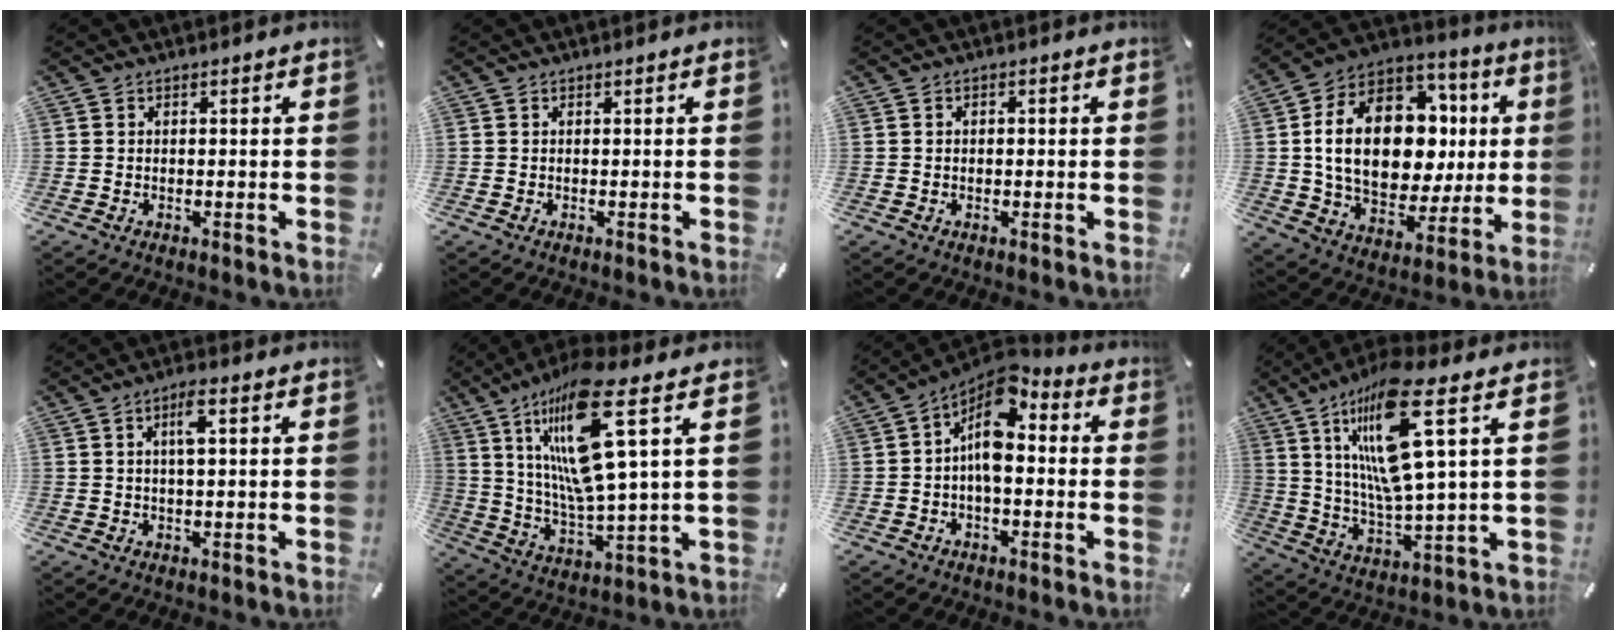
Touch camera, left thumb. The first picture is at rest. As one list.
[{"total": 0.0}, {"total": 1.2, "force": [-0.1, 0.9, 0.8], "torque": [-0.015, 0.005, -0.003]}, {"total": 23.6, "force": [2.9, 16.0, 17.1], "torque": [-0.308, -0.011, 0.060]}, {"total": 4.9, "force": [1.3, 1.3, 4.5], "torque": [-0.083, 0.004, 0.018]}, {"total": 20.0, "force": [9.2, 3.6, 17.5], "torque": [-0.360, -0.043, 0.132]}, {"total": 10.4, "force": [1.0, 5.8, 8.6], "torque": [-0.161, -0.024, 0.016]}, {"total": 19.0, "force": [8.5, 3.6, 16.6], "torque": [-0.345, -0.037, 0.121]}]